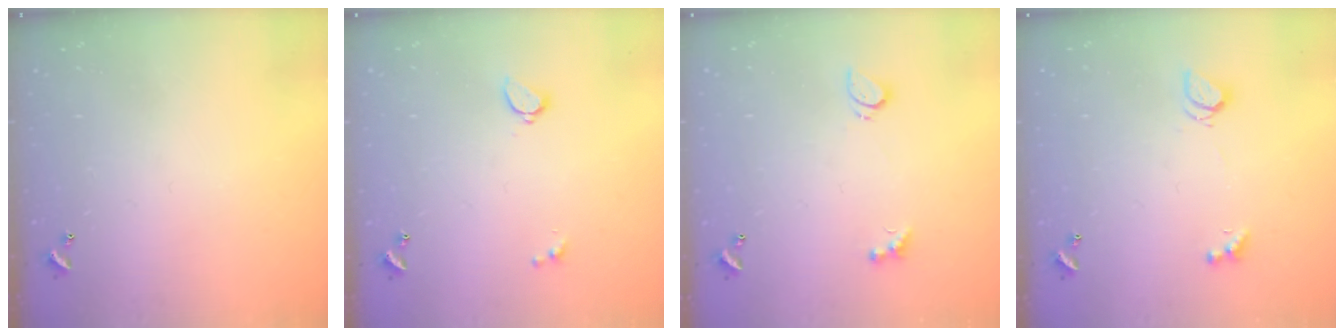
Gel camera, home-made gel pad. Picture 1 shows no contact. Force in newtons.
{"total": 1.7, "press": 1.6, "slide": 0.5}
{"total": 2.2, "press": 2.1, "slide": 0.6}
{"total": 2.5, "press": 2.5, "slide": 0.6}